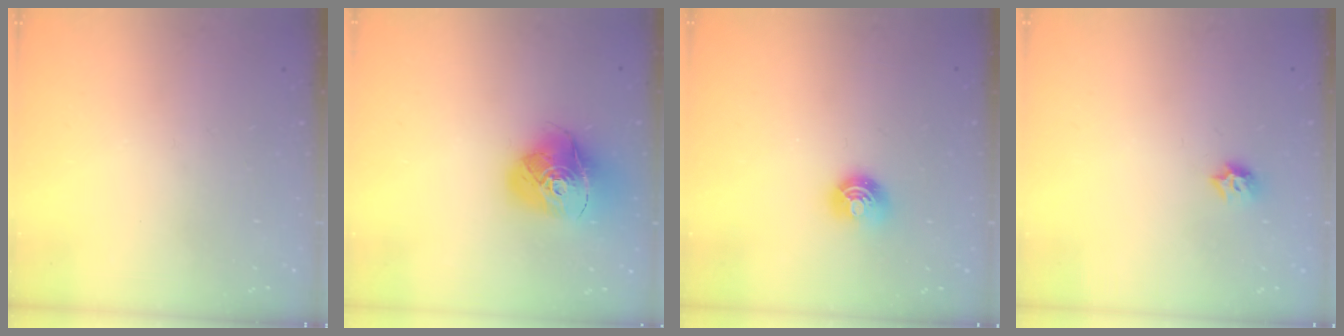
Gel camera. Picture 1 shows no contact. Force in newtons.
{"total": 16.4, "press": 16.3, "slide": 1.8}
{"total": 6.6, "press": 6.6, "slide": 0.5}
{"total": 6.3, "press": 6.3, "slide": 0.2}